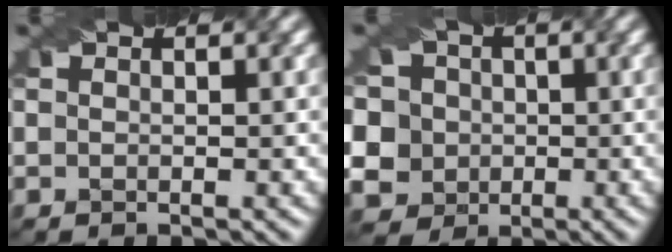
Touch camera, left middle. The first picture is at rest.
{"total": 9.5, "force": [-0.4, 8.8, 3.7], "torque": [-0.093, 0.018, -0.033]}